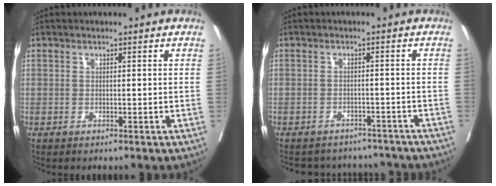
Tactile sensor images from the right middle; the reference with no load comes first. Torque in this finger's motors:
{"motor_torque": [0.94, -1.20, 0.11, 0.03]}